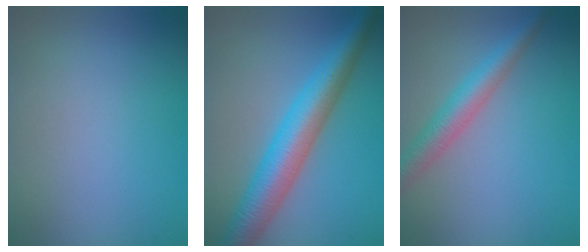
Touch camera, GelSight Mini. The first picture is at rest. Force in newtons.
{"total": 6.9, "press": 6.9, "slide": 0.1}
{"total": 3.7, "press": 3.7, "slide": 0.1}